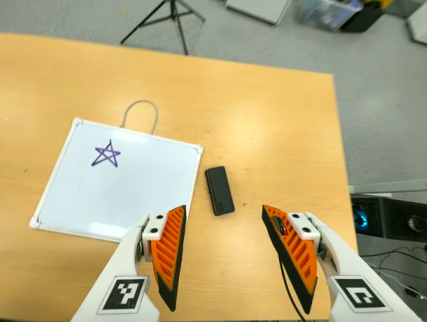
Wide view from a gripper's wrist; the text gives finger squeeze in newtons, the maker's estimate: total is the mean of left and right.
{"total": 0.0}